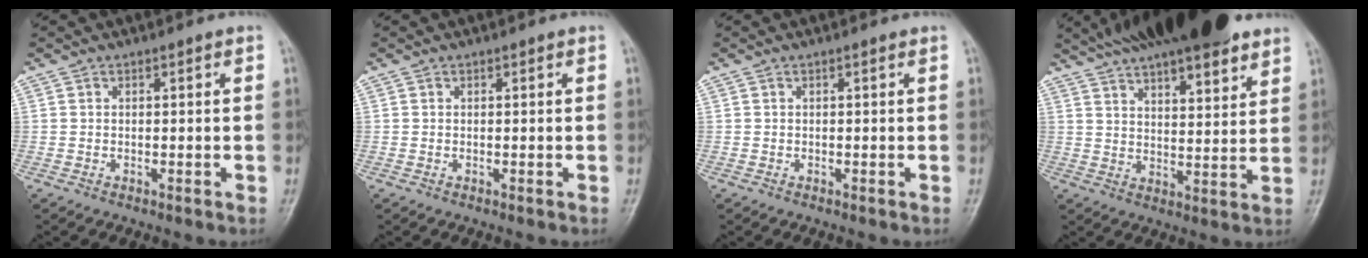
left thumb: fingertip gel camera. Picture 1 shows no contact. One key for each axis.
{"total": 0.0}
{"total": 0.0}
{"total": 19.8, "fx": 14.2, "fy": 6.2, "fz": 12.4, "tx": -0.169, "ty": -0.025, "tz": 0.218}